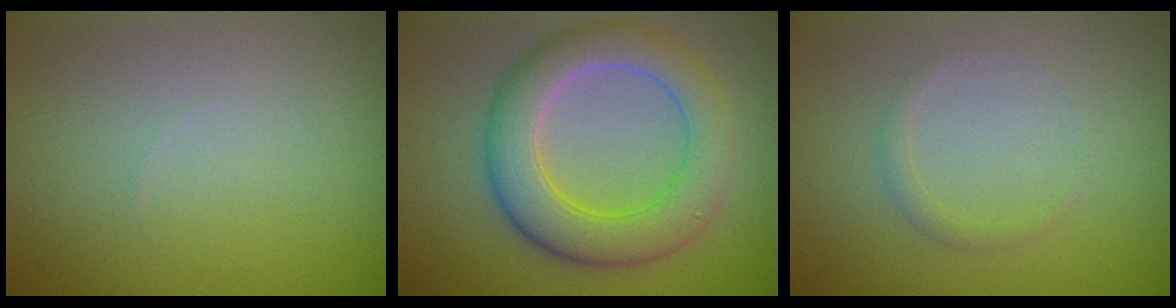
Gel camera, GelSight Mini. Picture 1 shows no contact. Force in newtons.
{"total": 6.6, "press": 6.6, "slide": 0.4}
{"total": 0.9, "press": 0.9, "slide": 0.1}